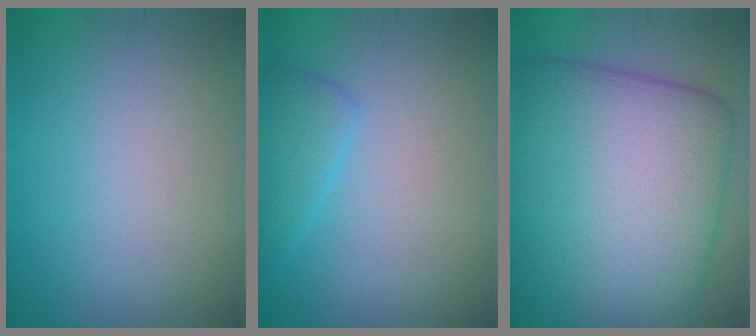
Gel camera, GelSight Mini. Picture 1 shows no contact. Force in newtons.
{"total": 2.4, "press": 2.4, "slide": 0.1}
{"total": 16.7, "press": 16.7, "slide": 0.2}